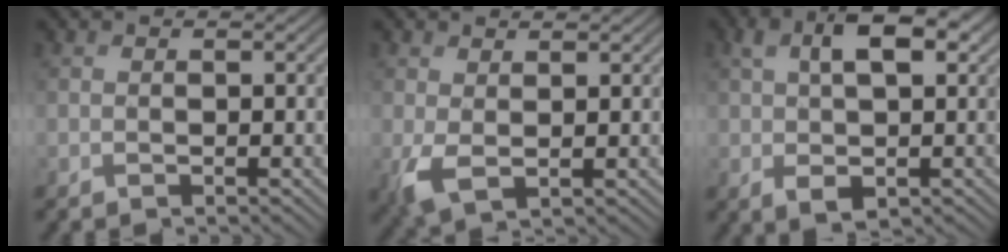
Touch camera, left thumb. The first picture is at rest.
{"total": 3.3, "force": [0.5, 1.7, 2.7], "torque": [-0.076, -0.007, 0.010]}
{"total": 8.0, "force": [1.1, 4.4, 6.6], "torque": [-0.125, 0.002, 0.016]}